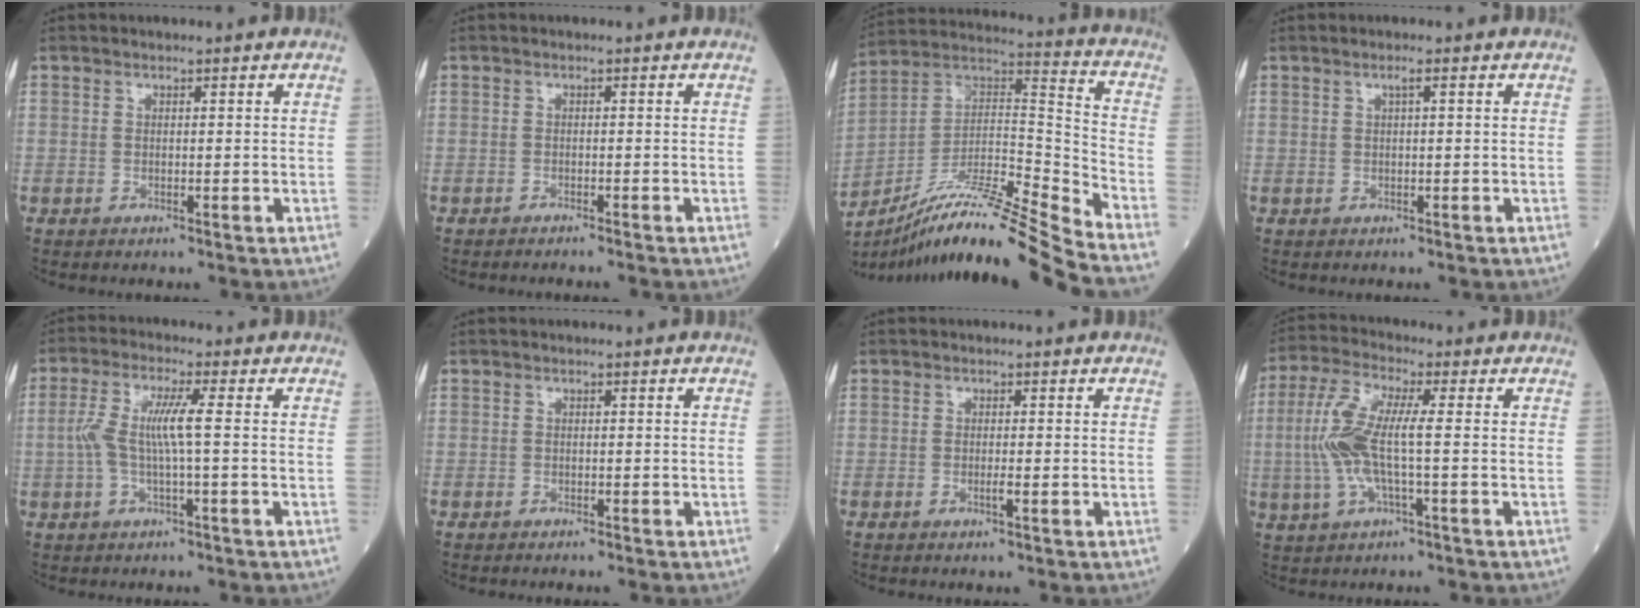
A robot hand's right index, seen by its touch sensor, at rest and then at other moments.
{"total": 2.3, "force": [-2.2, -0.2, 0.7], "torque": [-0.009, 0.001, -0.027]}
{"total": 19.9, "force": [-16.9, -2.1, 10.2], "torque": [-0.196, 0.012, -0.305]}
{"total": 0.8, "force": [0.3, -0.1, 0.7], "torque": [-0.015, 0.002, 0.007]}
{"total": 6.0, "force": [-0.2, 0.2, 6.0], "torque": [-0.136, 0.016, -0.006]}
{"total": 0.7, "force": [-0.7, 0.2, -0.1], "torque": [-0.005, 0.001, -0.016]}
{"total": 1.0, "force": [-0.4, -0.1, 0.9], "torque": [-0.022, -0.001, -0.008]}
{"total": 8.9, "force": [-0.5, 1.4, 8.8], "torque": [-0.202, 0.013, -0.016]}